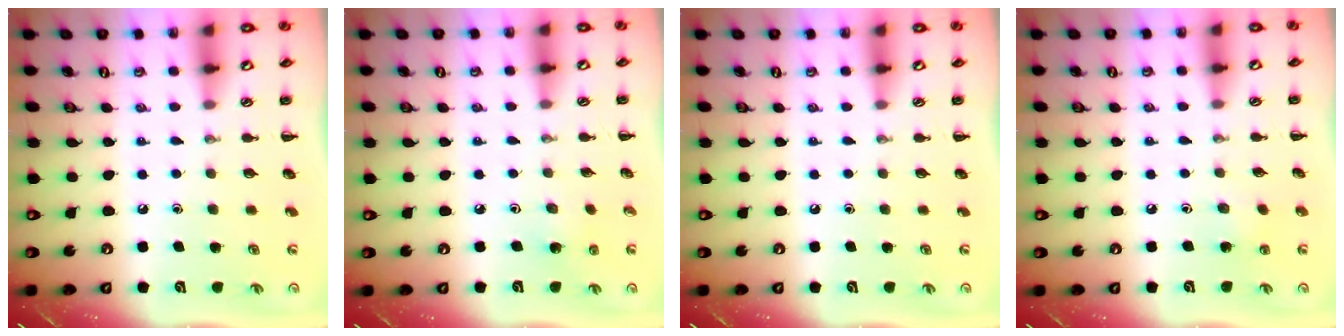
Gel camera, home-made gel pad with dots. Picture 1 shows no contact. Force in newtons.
{"total": 2.6, "press": 2.4, "slide": 0.8}
{"total": 0.0}
{"total": 5.8, "press": 5.6, "slide": 1.6}